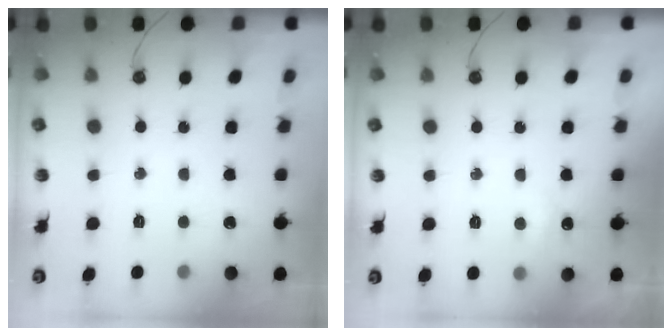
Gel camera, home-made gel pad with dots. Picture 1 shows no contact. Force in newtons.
{"total": 3.3, "press": 3.3, "slide": 0.5}